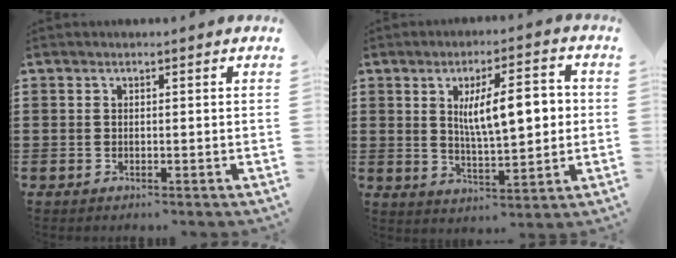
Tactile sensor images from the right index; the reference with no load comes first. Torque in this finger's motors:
{"motor_torque": [1.11, -0.54, 0.46, 0.21]}